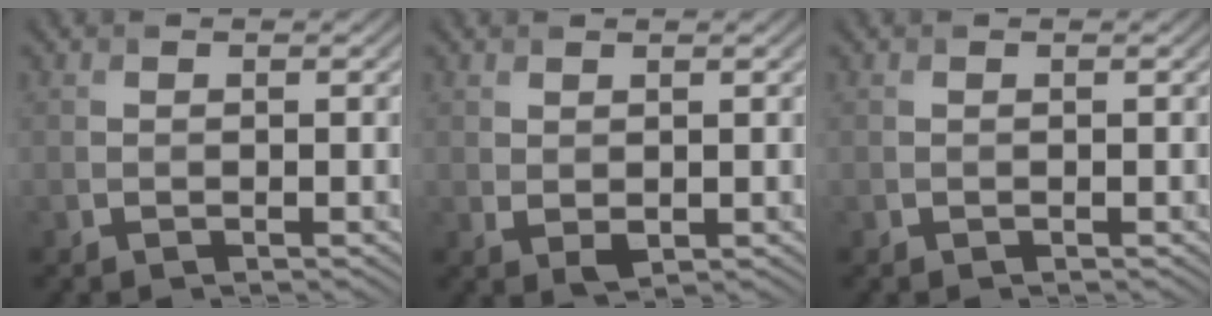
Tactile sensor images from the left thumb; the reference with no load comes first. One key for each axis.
{"total": 1.4, "fx": 0.4, "fy": 0.9, "fz": 1.1, "tx": -0.025, "ty": -0.007, "tz": 0.015}
{"total": 0.0}